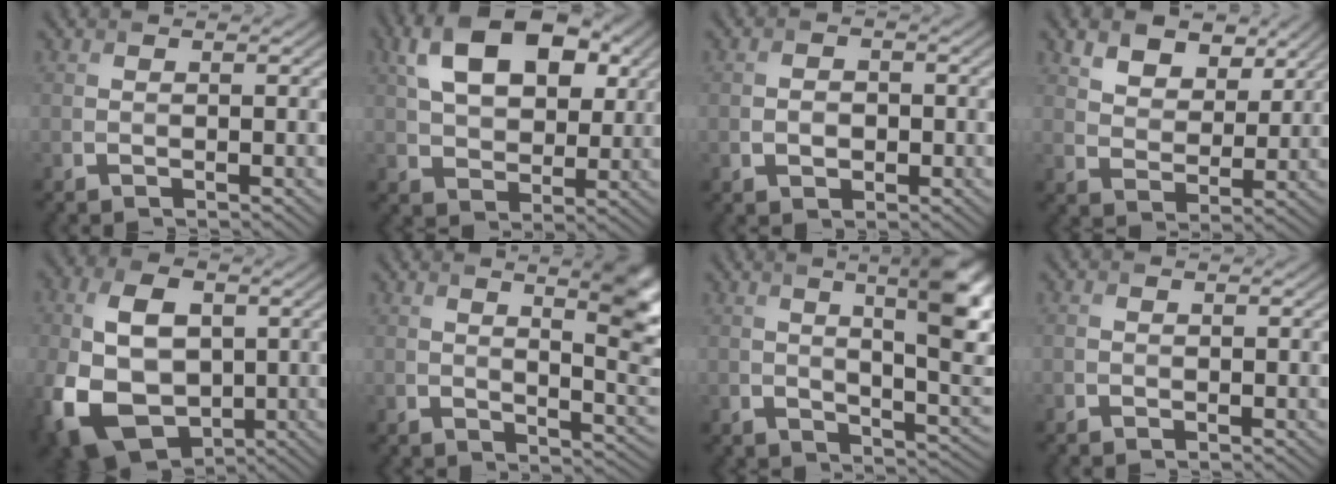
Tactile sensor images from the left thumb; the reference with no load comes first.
{"total": 12.0, "force": [4.4, 7.5, 8.4], "torque": [-0.170, 0.010, 0.079]}
{"total": 2.2, "force": [-0.5, 1.7, 1.3], "torque": [-0.019, -0.004, -0.012]}
{"total": 7.2, "force": [4.5, 4.4, 3.5], "torque": [-0.080, -0.015, 0.084]}
{"total": 14.9, "force": [-2.6, 10.2, 10.6], "torque": [-0.252, -0.017, -0.046]}
{"total": 7.9, "force": [3.0, 2.7, 6.8], "torque": [-0.092, -0.002, 0.053]}
{"total": 10.8, "force": [3.0, 4.0, 9.6], "torque": [-0.150, -0.005, 0.049]}
{"total": 0.6, "force": [-0.4, 0.5, 0.1], "torque": [-0.001, -0.003, -0.008]}